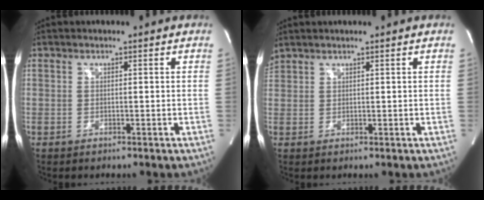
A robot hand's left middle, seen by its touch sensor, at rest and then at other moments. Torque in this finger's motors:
{"motor_torque": [0.56, -0.49, 0.66, 0.21]}